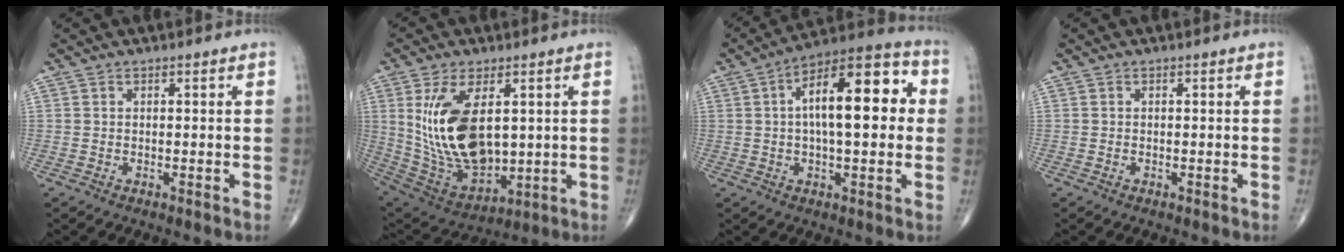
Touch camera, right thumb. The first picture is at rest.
{"total": 18.6, "force": [3.2, 10.0, 15.4], "torque": [-0.282, -0.022, 0.084]}
{"total": 17.7, "force": [2.4, 7.3, 16.0], "torque": [-0.220, 0.032, 0.026]}
{"total": 0.0}